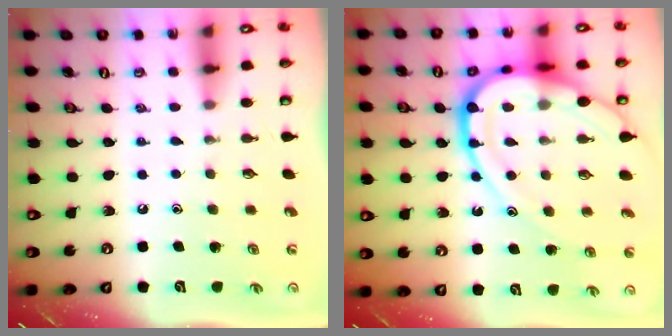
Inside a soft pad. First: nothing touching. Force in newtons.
{"total": 20.5, "press": 20.4, "slide": 2.2}